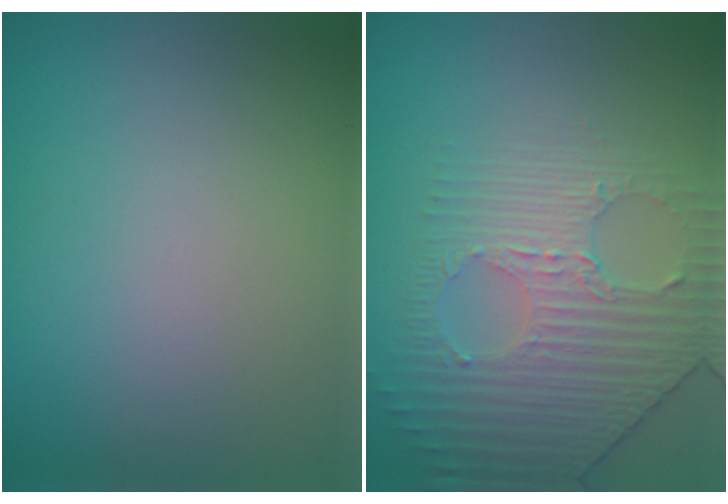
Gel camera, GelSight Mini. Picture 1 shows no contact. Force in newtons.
{"total": 3.9, "press": 3.8, "slide": 0.8}